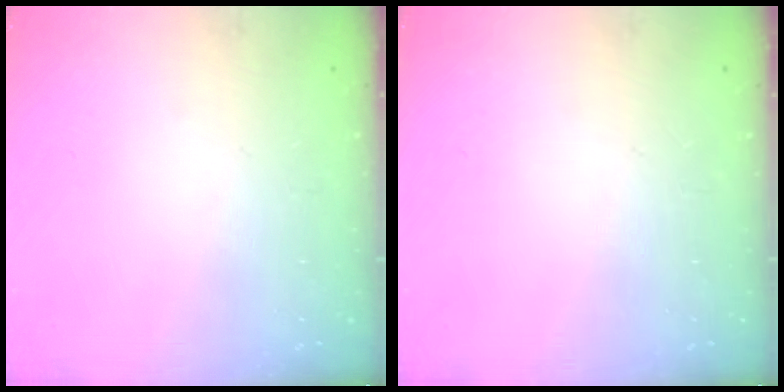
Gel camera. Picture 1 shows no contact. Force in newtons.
{"total": 0.0}